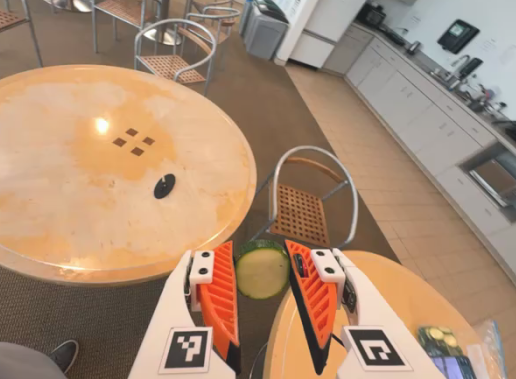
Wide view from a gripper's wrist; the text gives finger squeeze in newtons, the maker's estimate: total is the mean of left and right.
{"total": 10.4, "left": 10.5, "right": 10.4}